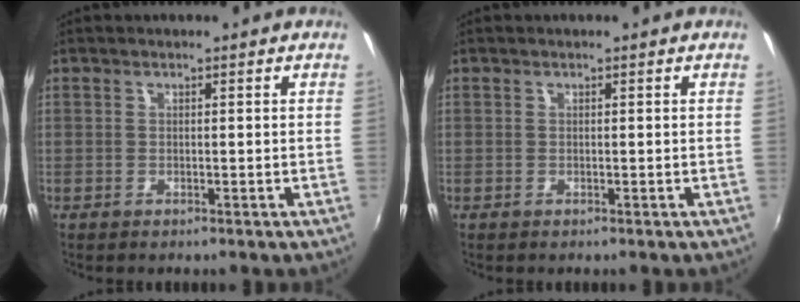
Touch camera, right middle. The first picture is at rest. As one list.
[{"total": 0.0}]